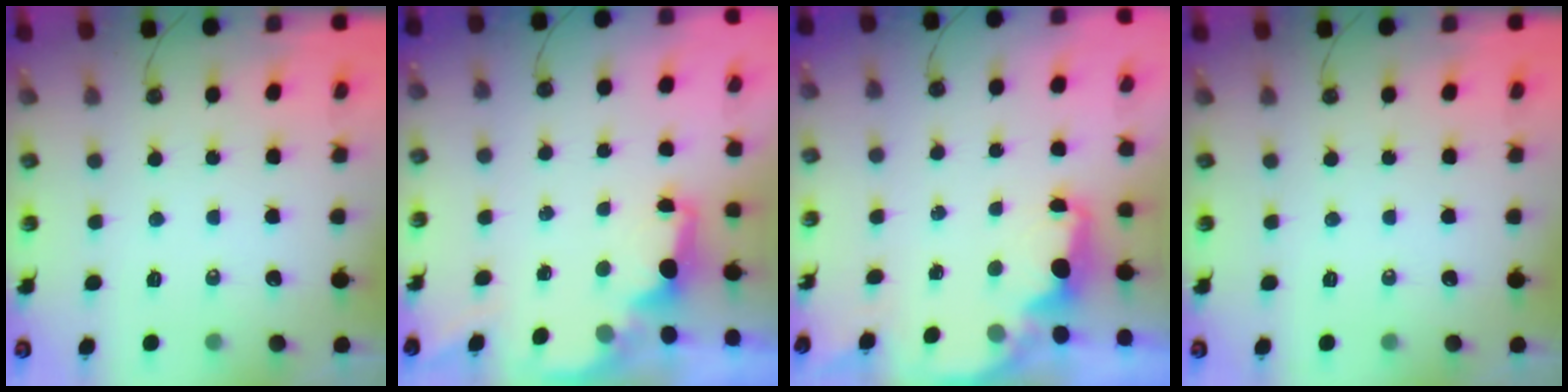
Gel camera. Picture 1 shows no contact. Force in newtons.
{"total": 1.9, "press": 1.7, "slide": 0.8}
{"total": 2.3, "press": 2.1, "slide": 0.8}
{"total": 0.0}